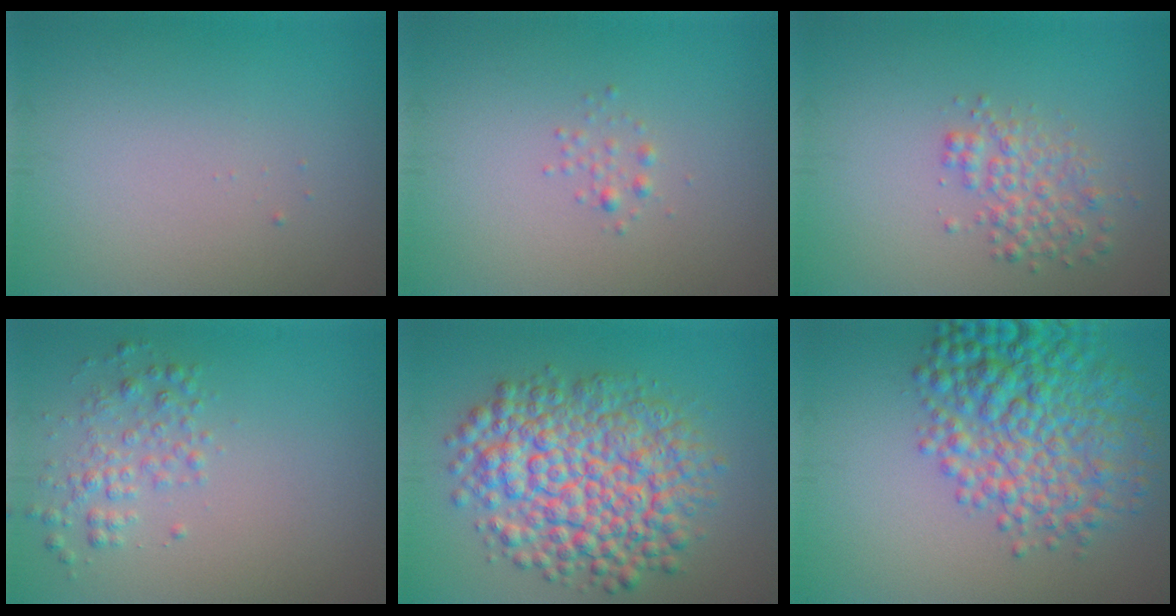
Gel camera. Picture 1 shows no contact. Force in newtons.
{"total": 0.8, "press": 0.8, "slide": 0.0}
{"total": 2.6, "press": 2.6, "slide": 0.1}
{"total": 2.2, "press": 2.2, "slide": 0.1}
{"total": 9.8, "press": 9.8, "slide": 0.2}
{"total": 8.1, "press": 8.1, "slide": 0.2}